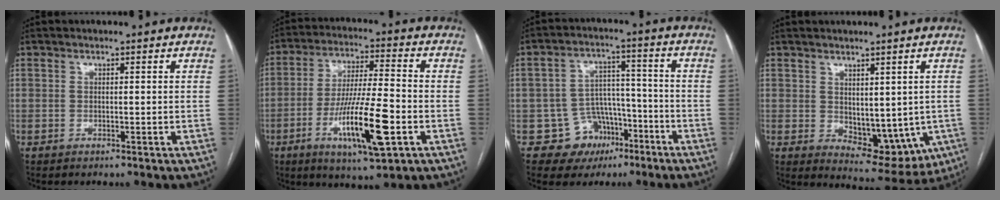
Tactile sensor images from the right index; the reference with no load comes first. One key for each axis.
{"total": 14.4, "fx": -4.9, "fy": 1.7, "fz": 13.4, "tx": -0.250, "ty": -0.015, "tz": -0.081}
{"total": 8.4, "fx": -4.2, "fy": 7.1, "fz": 1.4, "tx": -0.007, "ty": 0.030, "tz": -0.056}
{"total": 10.1, "fx": -1.0, "fy": 6.1, "fz": 7.9, "tx": -0.081, "ty": -0.007, "tz": 0.008}